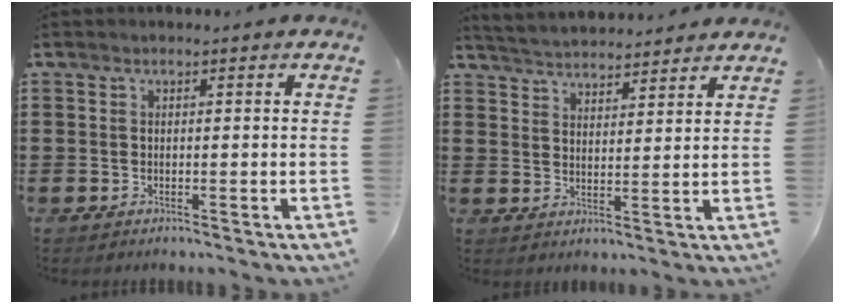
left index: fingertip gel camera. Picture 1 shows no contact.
{"total": 3.8, "force": [3.8, 0.1, -0.1], "torque": [-0.014, -0.019, 0.069]}